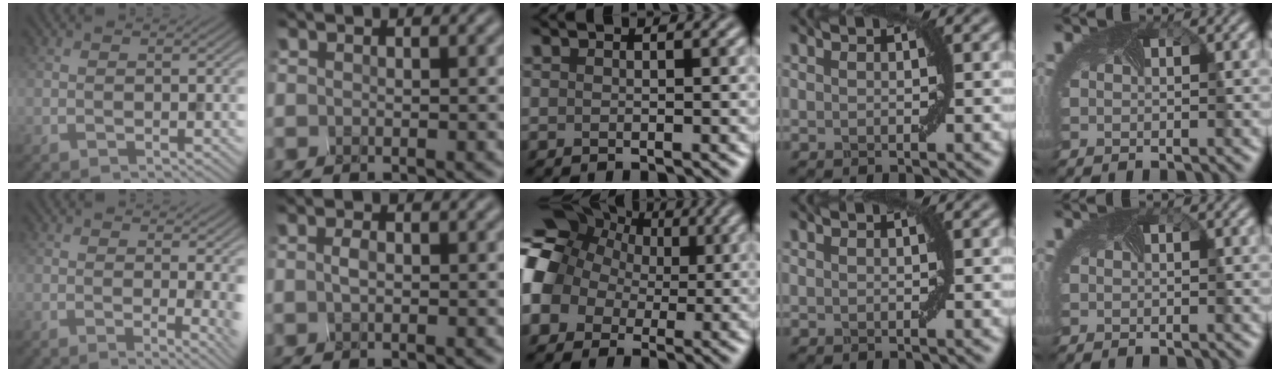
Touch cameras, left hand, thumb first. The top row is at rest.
{"thumb": {"total": 4.1, "force": [0.5, 1.0, 4.0], "torque": [-0.058, -0.006, 0.005]}, "index": {"total": 1.1, "force": [-0.1, -0.8, -0.7], "torque": [-0.016, -0.002, 0.022]}, "middle": {"total": 11.8, "force": [0.4, 10.9, 4.6], "torque": [-0.131, 0.033, -0.012]}}